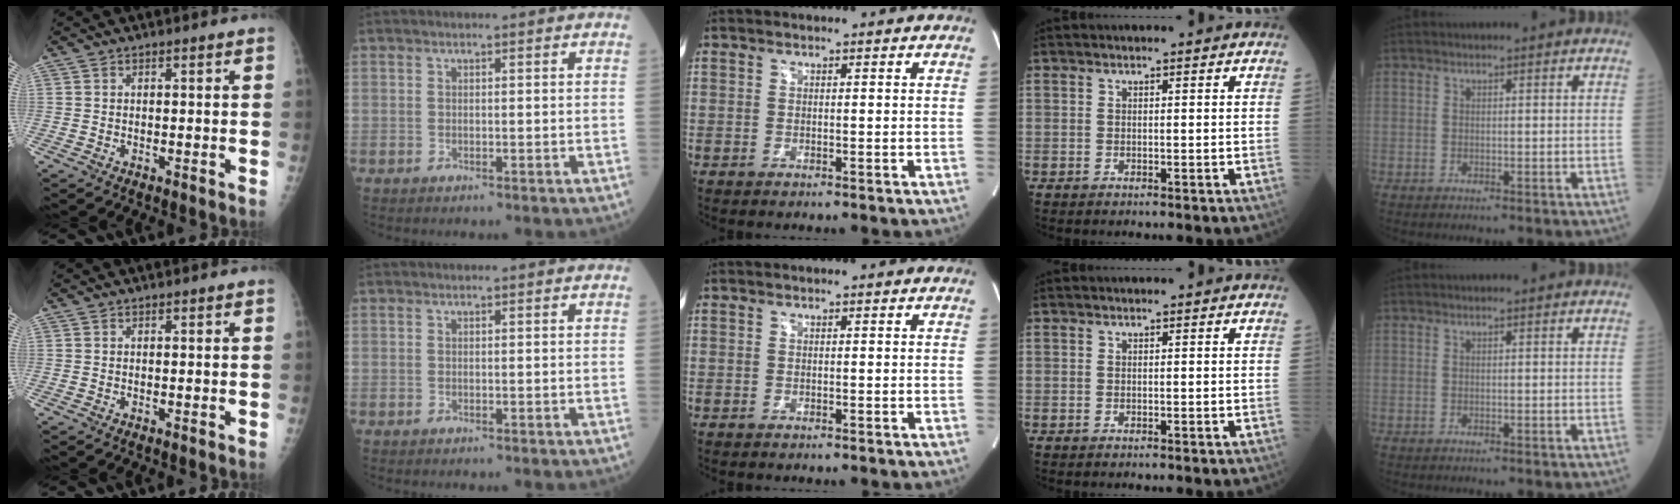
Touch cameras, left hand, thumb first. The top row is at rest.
{}